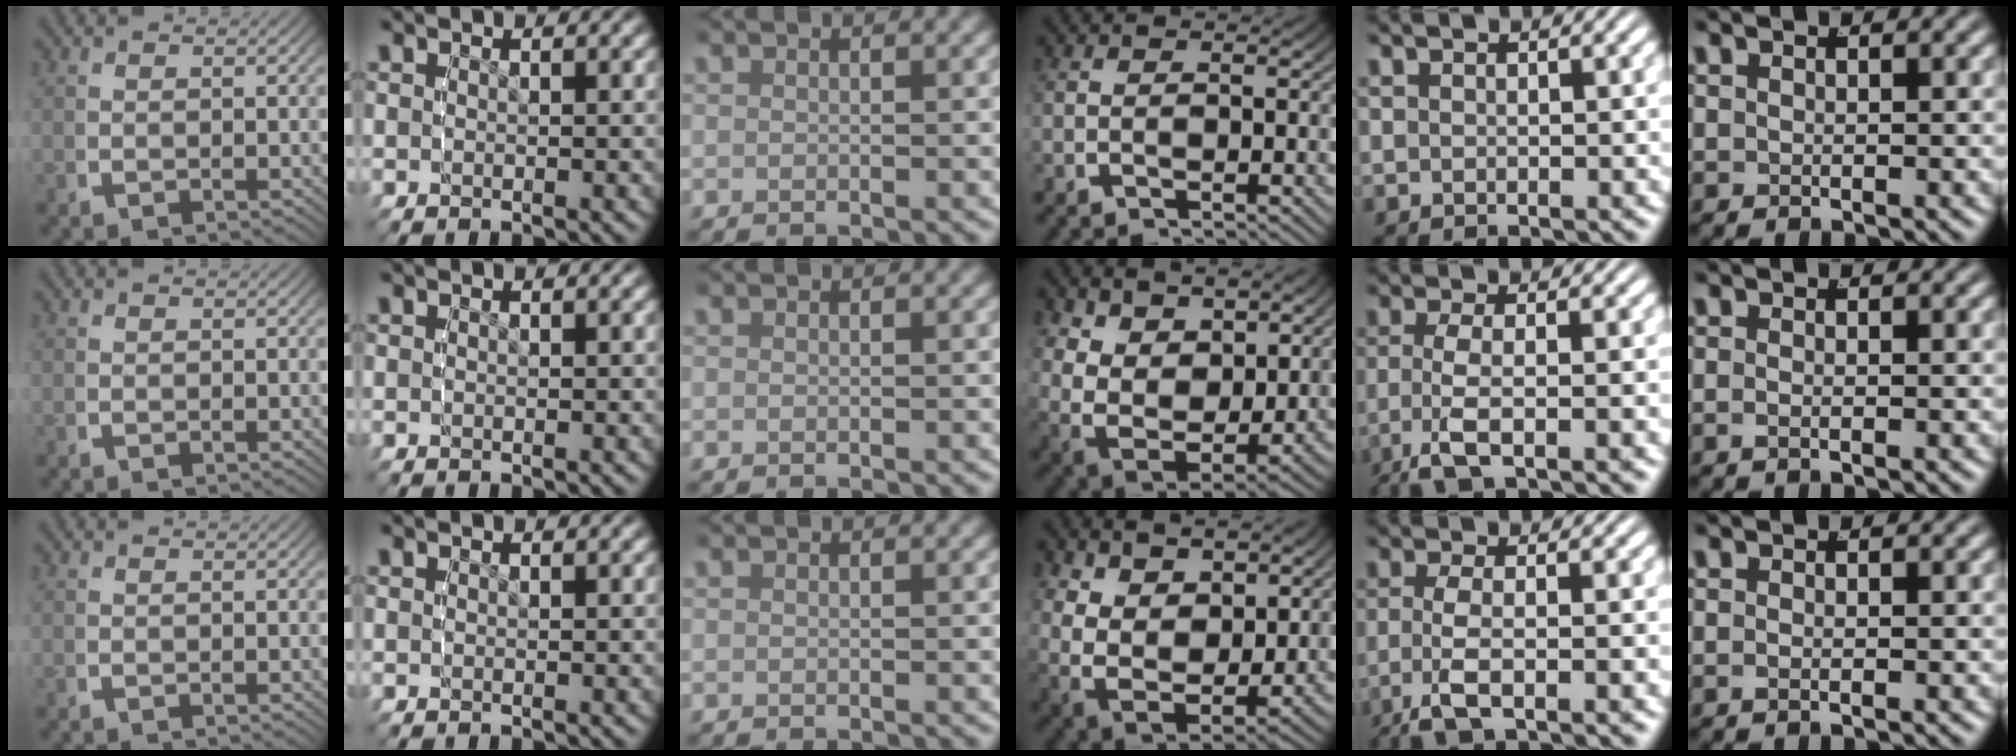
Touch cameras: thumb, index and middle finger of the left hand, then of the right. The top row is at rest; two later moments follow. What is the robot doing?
{"motion": "lift_and_place", "object": "sponge"}